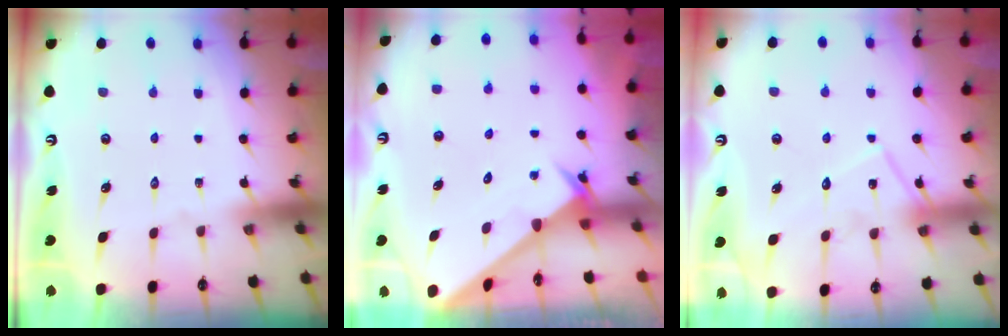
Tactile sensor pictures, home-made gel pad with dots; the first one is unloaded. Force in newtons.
{"total": 2.4, "press": 2.4, "slide": 0.2}
{"total": 13.5, "press": 13.5, "slide": 1.0}